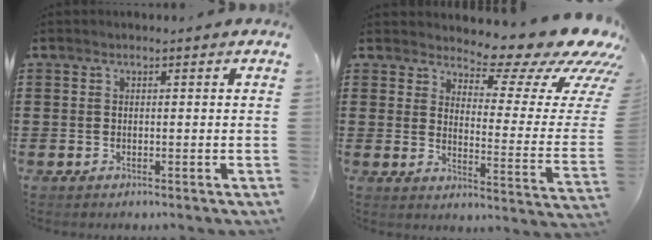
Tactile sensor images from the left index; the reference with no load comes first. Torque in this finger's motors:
{"motor_torque": [1.14, -1.00, 0.23, 0.05]}